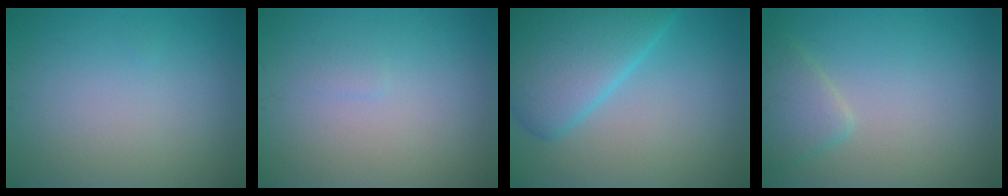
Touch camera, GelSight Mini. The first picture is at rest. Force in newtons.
{"total": 0.5, "press": 0.5, "slide": 0.1}
{"total": 6.9, "press": 6.9, "slide": 0.2}
{"total": 2.5, "press": 2.5, "slide": 0.2}